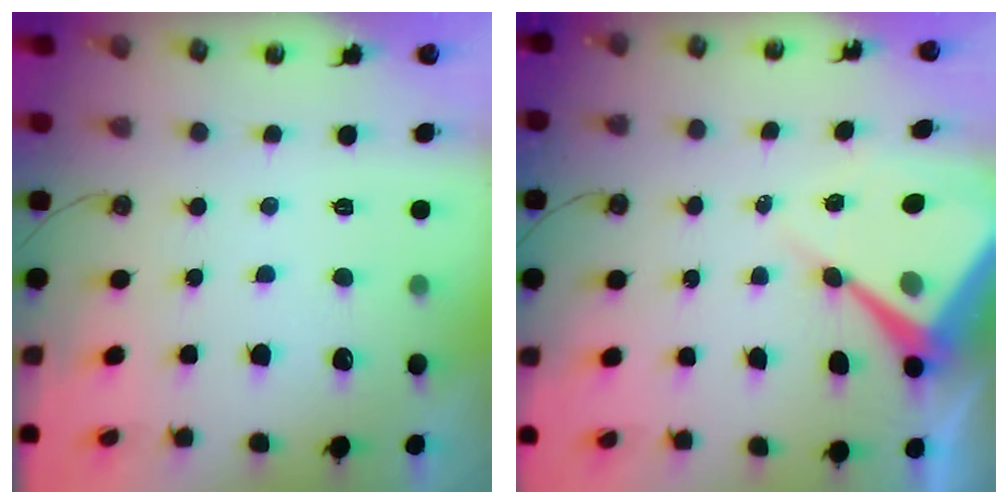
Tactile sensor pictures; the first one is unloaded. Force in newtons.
{"total": 11.5, "press": 11.4, "slide": 1.0}